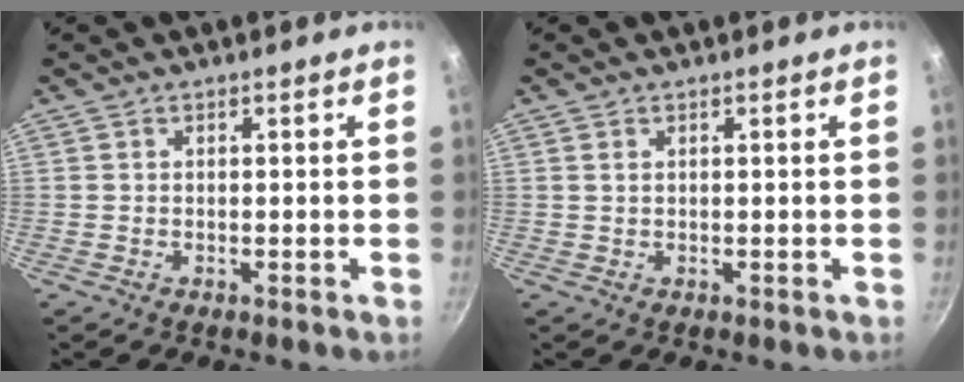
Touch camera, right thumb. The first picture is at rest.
{"total": 0.7, "force": [0.3, 0.4, 0.4], "torque": [-0.009, 0.001, 0.007]}